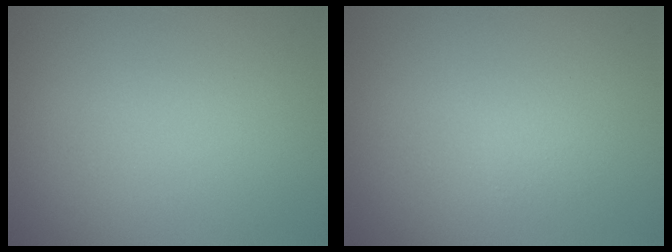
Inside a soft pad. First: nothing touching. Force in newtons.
{"total": 0.9, "press": 0.9, "slide": 0.0}